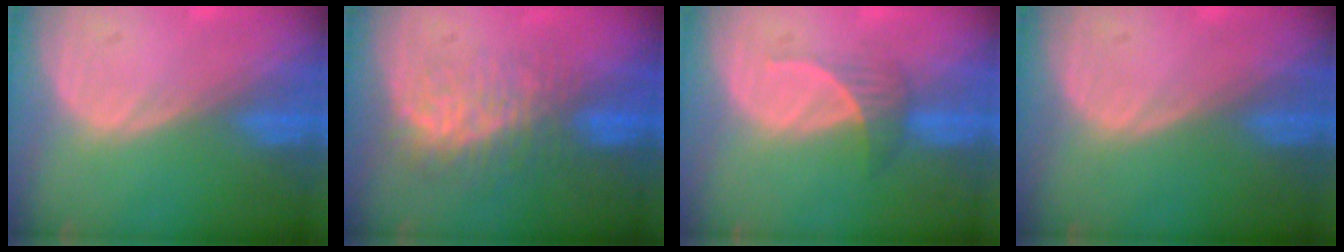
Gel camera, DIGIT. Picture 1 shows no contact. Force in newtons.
{"total": 8.0, "press": 7.4, "slide": 3.0}
{"total": 2.8, "press": 2.7, "slide": 0.9}
{"total": 0.0}